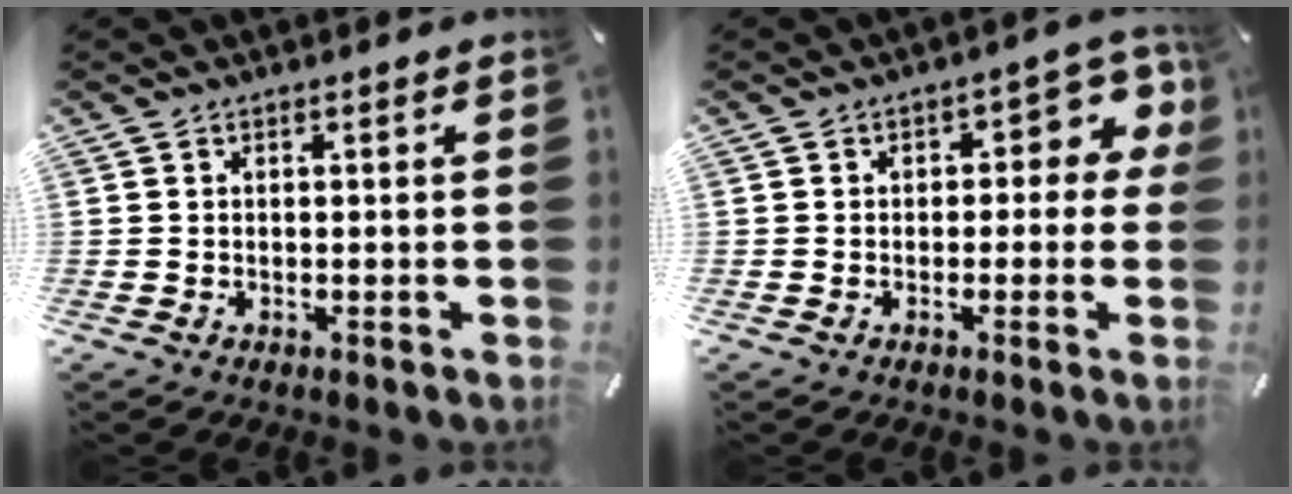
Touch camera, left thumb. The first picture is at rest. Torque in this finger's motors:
{"motor_torque": [0.14, 0.08, 0.26, 0.26, 0.03]}